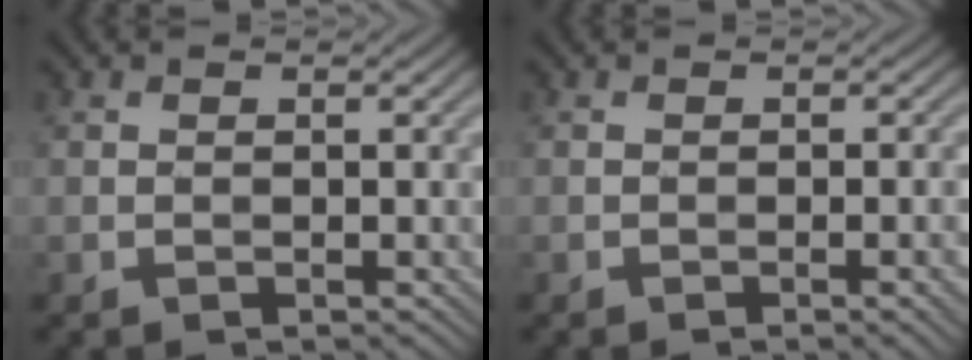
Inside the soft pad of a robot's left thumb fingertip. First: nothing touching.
{"total": 2.9, "force": [-0.8, 0.6, 2.7], "torque": [-0.037, 0.002, -0.015]}